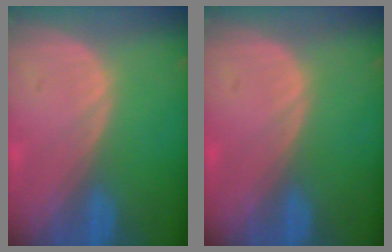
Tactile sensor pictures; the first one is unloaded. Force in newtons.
{"total": 0.5, "press": 0.0, "slide": 0.5}